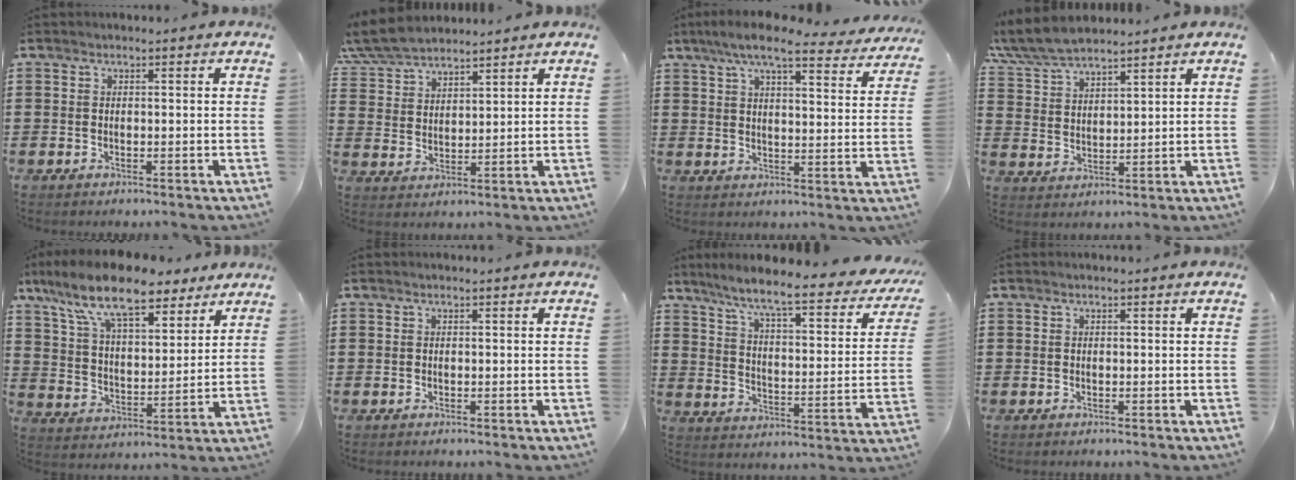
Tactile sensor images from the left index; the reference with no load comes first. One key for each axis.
{"total": 6.4, "fx": 6.0, "fy": 1.4, "fz": 1.8, "tx": -0.058, "ty": -0.014, "tz": 0.112}
{"total": 8.6, "fx": 7.1, "fy": 0.9, "fz": 4.8, "tx": -0.107, "ty": -0.024, "tz": 0.123}
{"total": 6.8, "fx": 6.2, "fy": 1.4, "fz": 2.2, "tx": -0.066, "ty": -0.015, "tz": 0.116}
{"total": 13.0, "fx": 10.0, "fy": 3.4, "fz": 7.5, "tx": -0.178, "ty": -0.026, "tz": 0.180}
{"total": 0.0}
{"total": 7.3, "fx": 6.0, "fy": -0.3, "fz": 4.3, "tx": -0.100, "ty": -0.050, "tz": 0.089}
{"total": 0.0}